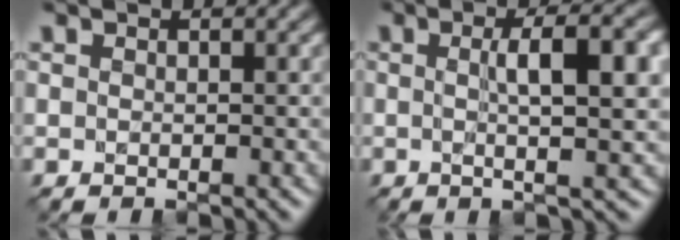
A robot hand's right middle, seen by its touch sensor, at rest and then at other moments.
{"total": 7.0, "force": [0.8, 1.8, 6.7], "torque": [-0.085, 0.012, 0.008]}